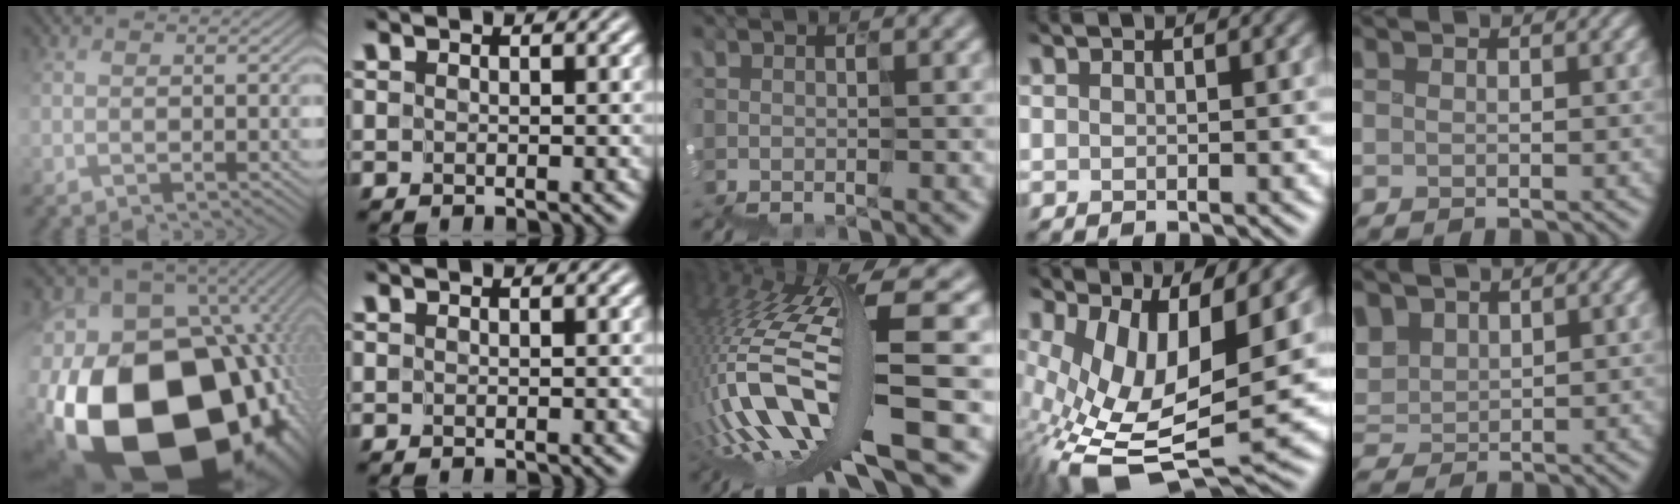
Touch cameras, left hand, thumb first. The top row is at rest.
{"thumb": {"total": 23.0, "force": [-8.8, 16.0, 13.9], "torque": [-0.311, -0.077, -0.088]}, "middle": {"total": 13.4, "force": [-2.8, 2.8, 12.7], "torque": [-0.276, 0.023, -0.050]}, "ring": {"total": 13.6, "force": [0.2, 5.5, 12.4], "torque": [-0.246, -0.007, 0.022]}, "little": {"total": 3.5, "force": [2.4, 2.0, 1.7], "torque": [-0.048, 0.008, 0.043]}}